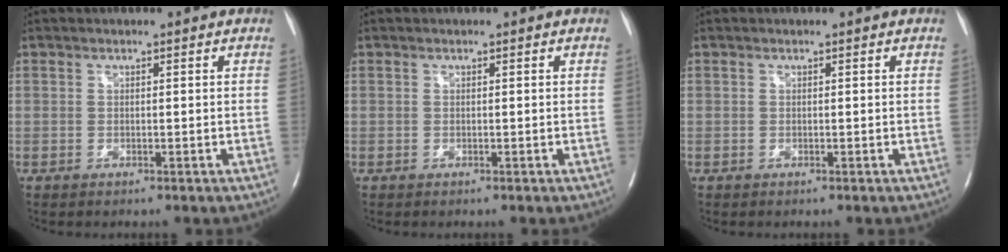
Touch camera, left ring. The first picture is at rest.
{"total": 0.0}
{"total": 0.0}